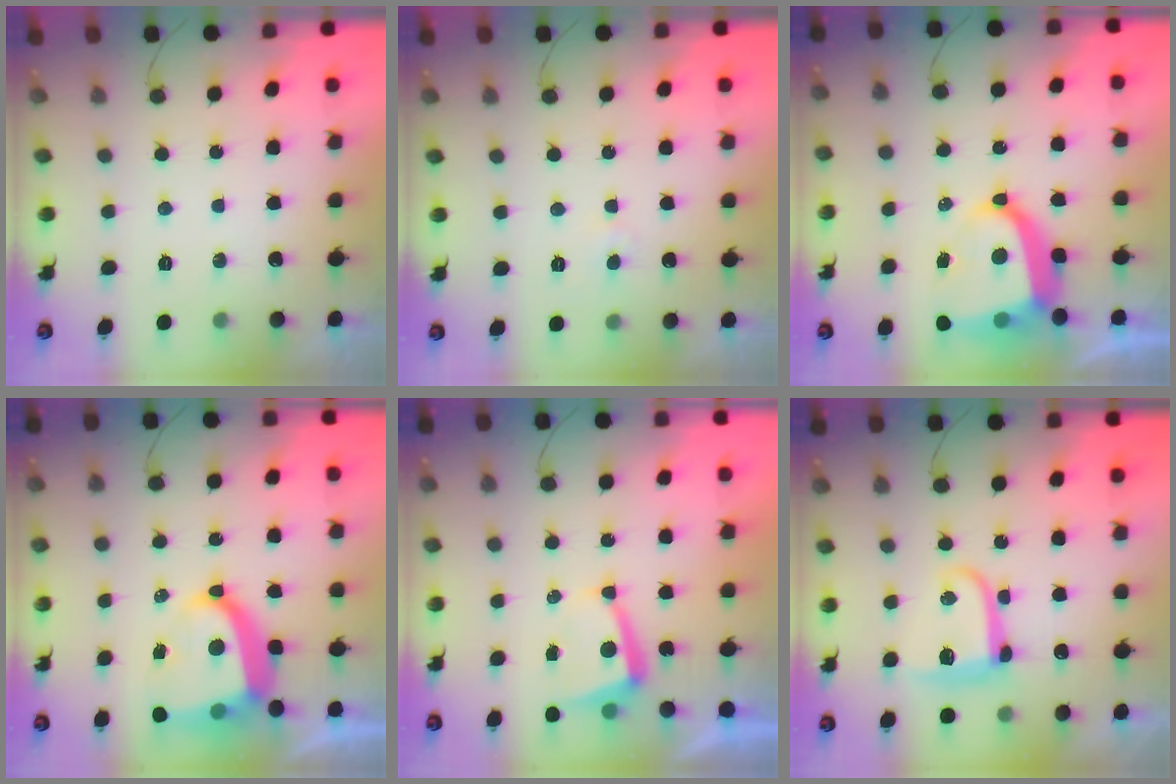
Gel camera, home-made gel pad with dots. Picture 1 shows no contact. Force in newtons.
{"total": 3.1, "press": 3.0, "slide": 0.3}
{"total": 12.5, "press": 12.4, "slide": 2.0}
{"total": 14.8, "press": 14.7, "slide": 1.9}
{"total": 4.7, "press": 4.6, "slide": 0.7}
{"total": 11.0, "press": 11.0, "slide": 0.9}